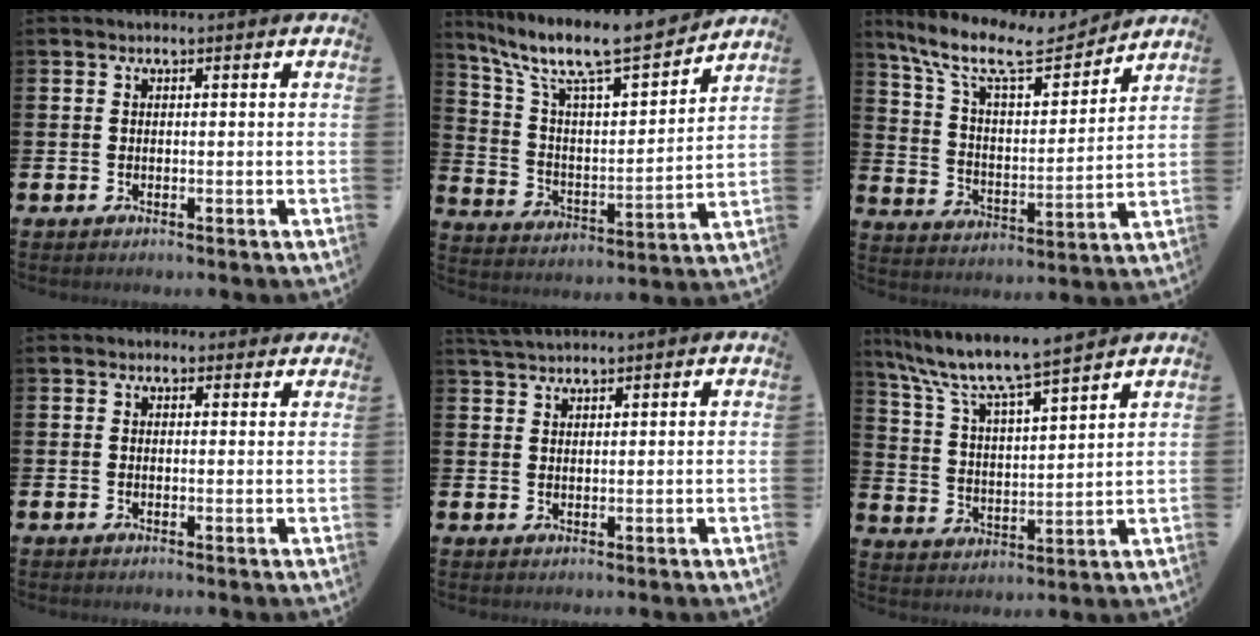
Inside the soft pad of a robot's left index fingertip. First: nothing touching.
{"total": 10.6, "force": [9.3, 1.5, 4.9], "torque": [-0.127, -0.068, 0.155]}
{"total": 11.2, "force": [9.6, 2.8, 4.9], "torque": [-0.129, -0.057, 0.165]}
{"total": 1.4, "force": [1.1, 0.8, 0.1], "torque": [0.008, 0.004, 0.018]}
{"total": 2.7, "force": [2.7, 0.4, 0.5], "torque": [-0.014, -0.006, 0.049]}
{"total": 8.2, "force": [7.5, 0.5, 3.2], "torque": [-0.097, -0.051, 0.126]}